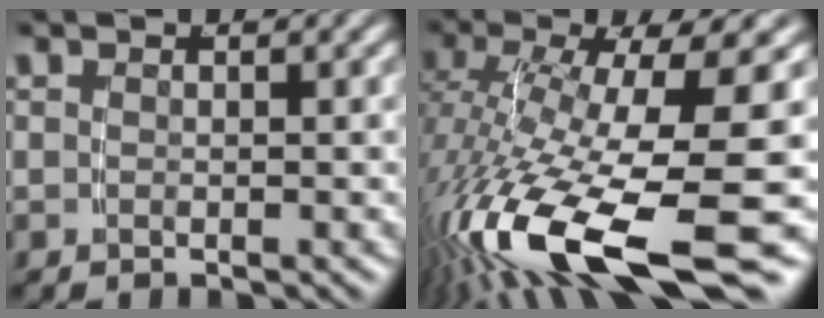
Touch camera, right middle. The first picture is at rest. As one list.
[{"total": 12.4, "force": [-5.0, 4.4, 10.5], "torque": [-0.201, -0.048, -0.046]}]